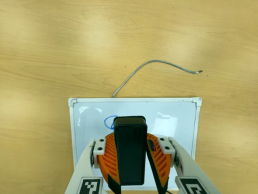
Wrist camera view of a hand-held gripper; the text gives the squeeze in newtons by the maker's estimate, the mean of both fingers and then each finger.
{"total": 9.3, "left": 9.3, "right": 9.3}